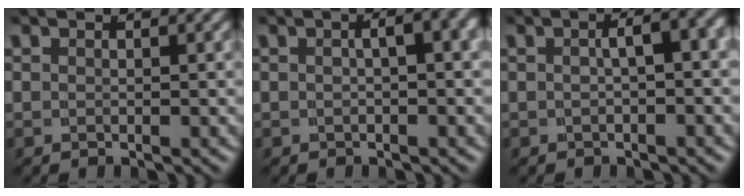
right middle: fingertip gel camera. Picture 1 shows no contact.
{"total": 2.8, "force": [0.3, 0.6, 2.7], "torque": [-0.022, 0.012, 0.005]}
{"total": 3.1, "force": [0.1, 0.8, 3.0], "torque": [-0.031, 0.010, 0.001]}